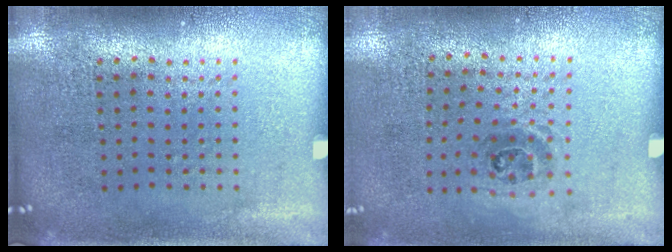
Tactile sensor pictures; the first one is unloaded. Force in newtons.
{"total": 0.9, "press": 0.7, "slide": 0.7}